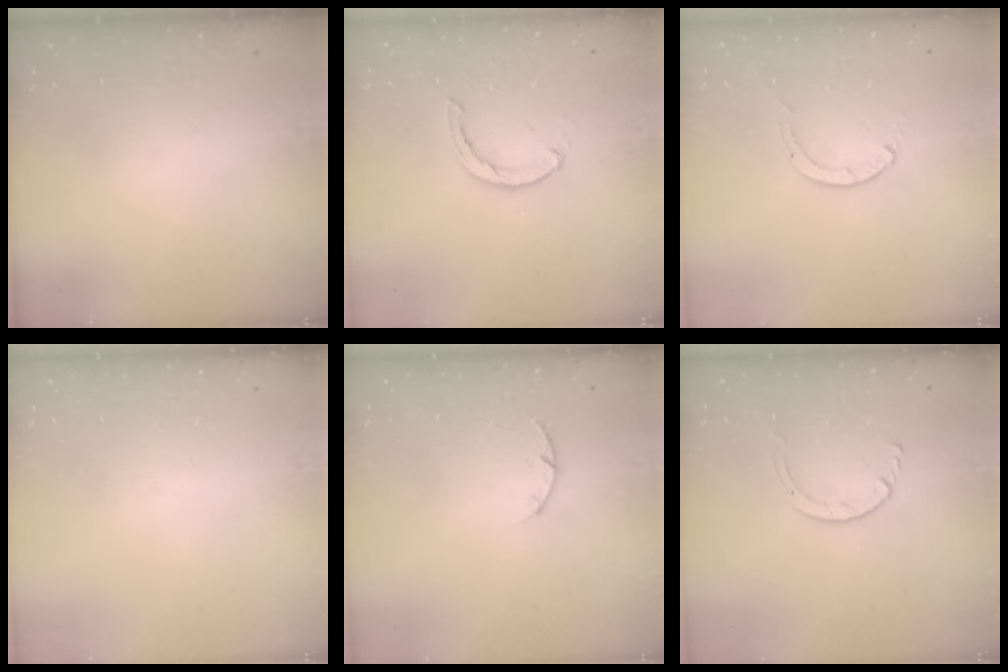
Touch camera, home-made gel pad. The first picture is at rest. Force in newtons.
{"total": 2.4, "press": 2.4, "slide": 0.4}
{"total": 0.0}
{"total": 0.0}
{"total": 2.9, "press": 2.9, "slide": 0.5}
{"total": 2.9, "press": 2.9, "slide": 0.2}